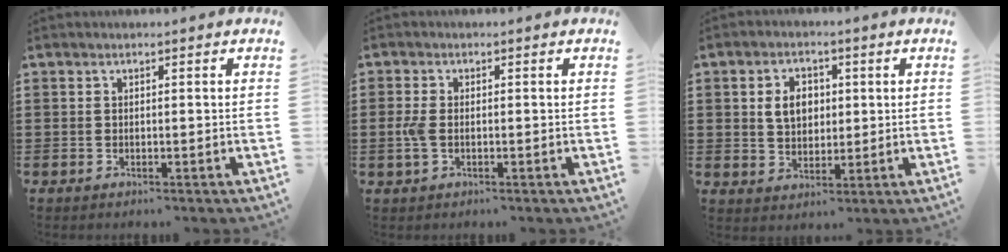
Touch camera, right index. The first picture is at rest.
{"total": 2.8, "force": [-0.4, 1.6, 2.3], "torque": [-0.068, -0.005, -0.014]}
{"total": 5.0, "force": [0.9, 3.8, 3.2], "torque": [-0.067, 0.011, 0.010]}